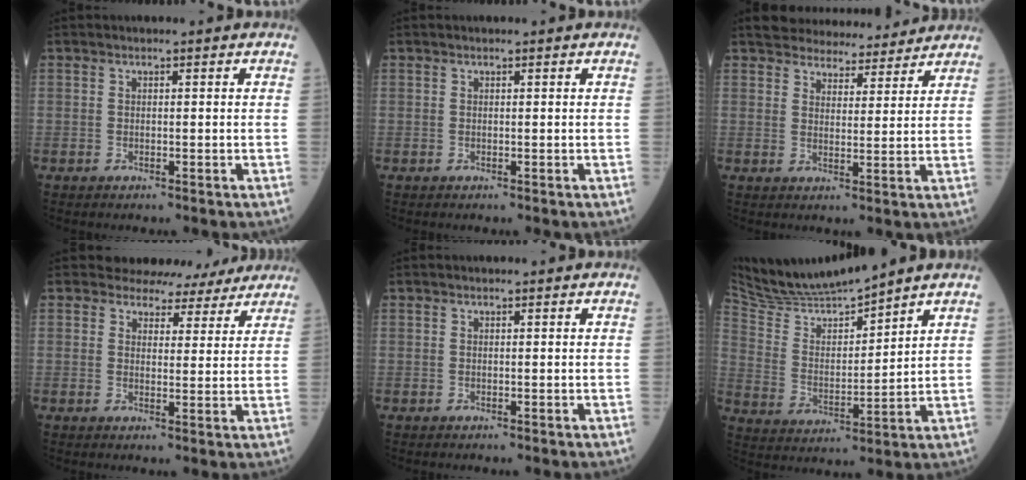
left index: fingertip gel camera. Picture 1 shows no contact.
{"total": 0.0}
{"total": 10.7, "force": [10.1, 2.8, 2.2], "torque": [-0.019, 0.009, 0.131]}
{"total": 7.7, "force": [7.0, 3.0, -0.1], "torque": [0.020, 0.001, 0.068]}
{"total": 0.0}
{"total": 10.8, "force": [10.4, -0.9, 2.8], "torque": [-0.069, 0.004, 0.210]}